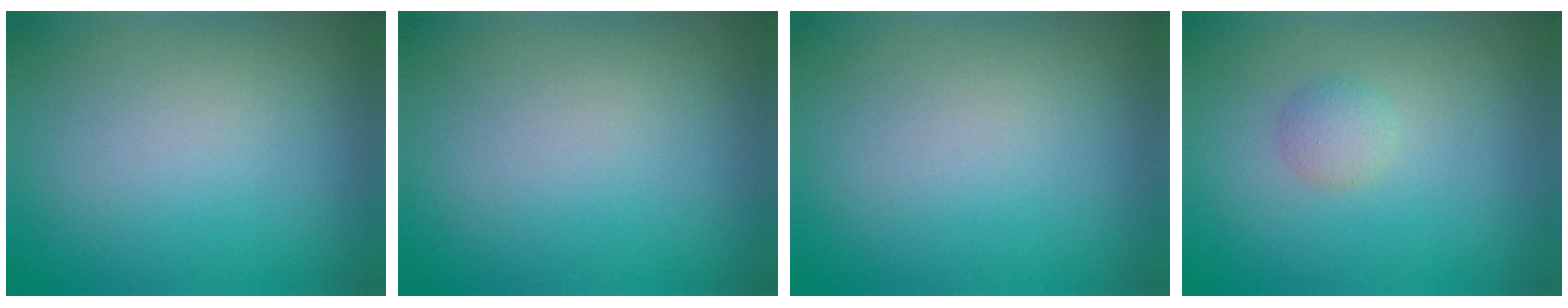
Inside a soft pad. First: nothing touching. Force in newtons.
{"total": 0.0}
{"total": 0.0}
{"total": 1.2, "press": 1.2, "slide": 0.1}